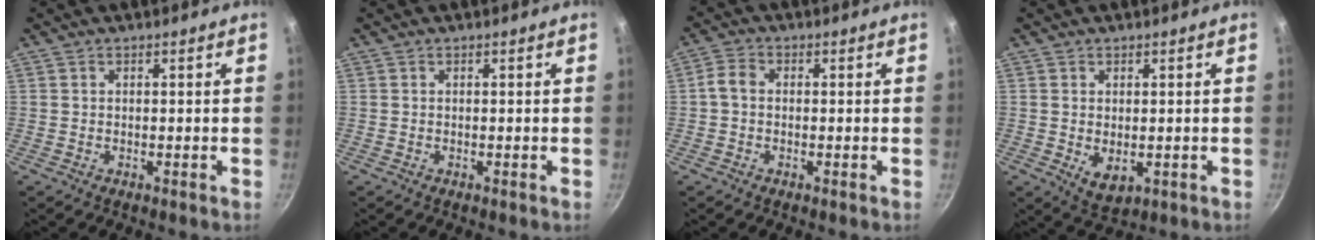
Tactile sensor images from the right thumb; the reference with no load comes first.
{"total": 0.0}
{"total": 2.9, "force": [-0.3, 2.2, 1.9], "torque": [-0.043, 0.013, -0.015]}
{"total": 4.8, "force": [-0.4, 3.0, 3.7], "torque": [-0.058, -0.016, 0.001]}